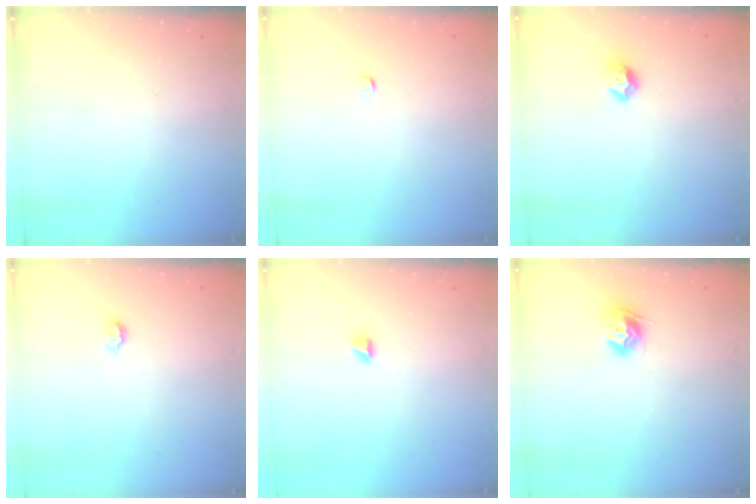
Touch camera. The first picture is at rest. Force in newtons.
{"total": 3.0, "press": 2.9, "slide": 0.4}
{"total": 7.9, "press": 7.9, "slide": 0.7}
{"total": 4.6, "press": 4.6, "slide": 0.6}
{"total": 3.3, "press": 3.3, "slide": 0.4}
{"total": 9.7, "press": 9.7, "slide": 0.5}